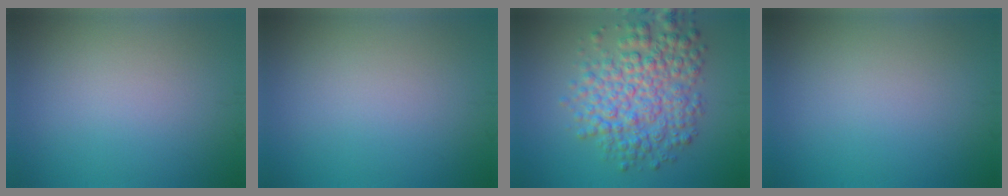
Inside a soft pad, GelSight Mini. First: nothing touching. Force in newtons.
{"total": 0.0}
{"total": 6.9, "press": 6.9, "slide": 0.1}
{"total": 0.0}